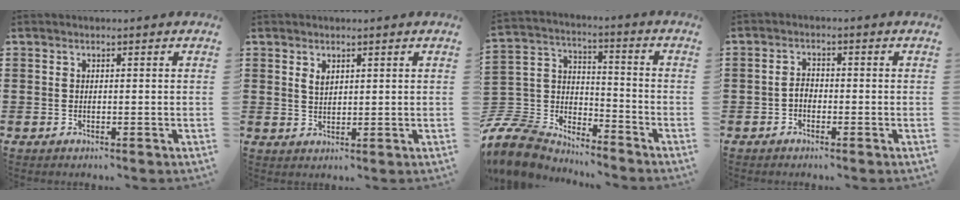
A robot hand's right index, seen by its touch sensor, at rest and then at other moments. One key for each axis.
{"total": 1.6, "fx": 1.0, "fy": 0.9, "fz": 0.9, "tx": -0.021, "ty": 0.003, "tz": 0.019}
{"total": 8.6, "fx": -7.7, "fy": 3.4, "fz": 1.5, "tx": -0.080, "ty": -0.003, "tz": -0.163}
{"total": 1.8, "fx": -0.8, "fy": 1.0, "fz": 1.2, "tx": -0.025, "ty": 0.005, "tz": -0.017}